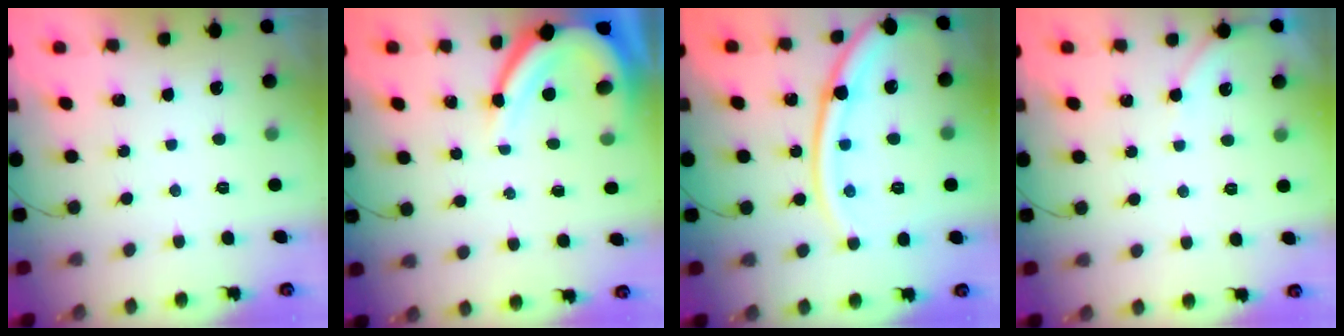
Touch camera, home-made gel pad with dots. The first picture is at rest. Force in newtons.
{"total": 10.3, "press": 10.2, "slide": 1.1}
{"total": 16.6, "press": 16.5, "slide": 1.8}
{"total": 2.8, "press": 2.8, "slide": 0.4}